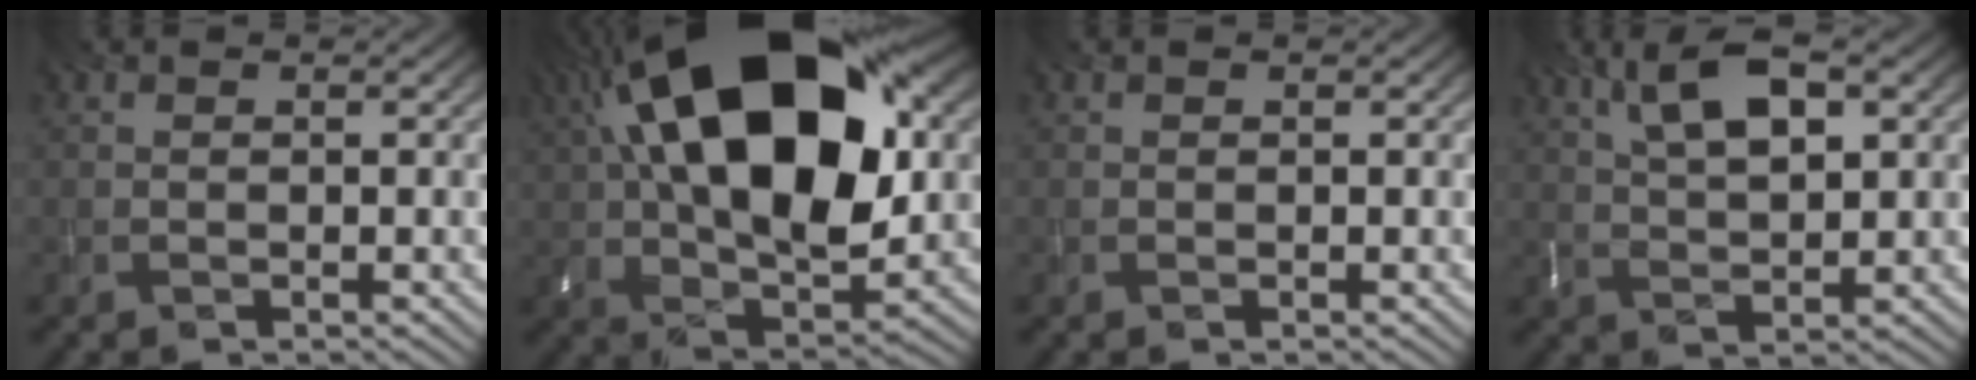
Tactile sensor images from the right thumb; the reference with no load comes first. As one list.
[{"total": 21.1, "force": [6.0, 11.6, 16.5], "torque": [-0.311, 0.036, 0.091]}, {"total": 0.0}, {"total": 8.5, "force": [3.7, 3.3, 6.9], "torque": [-0.145, 0.016, 0.072]}]